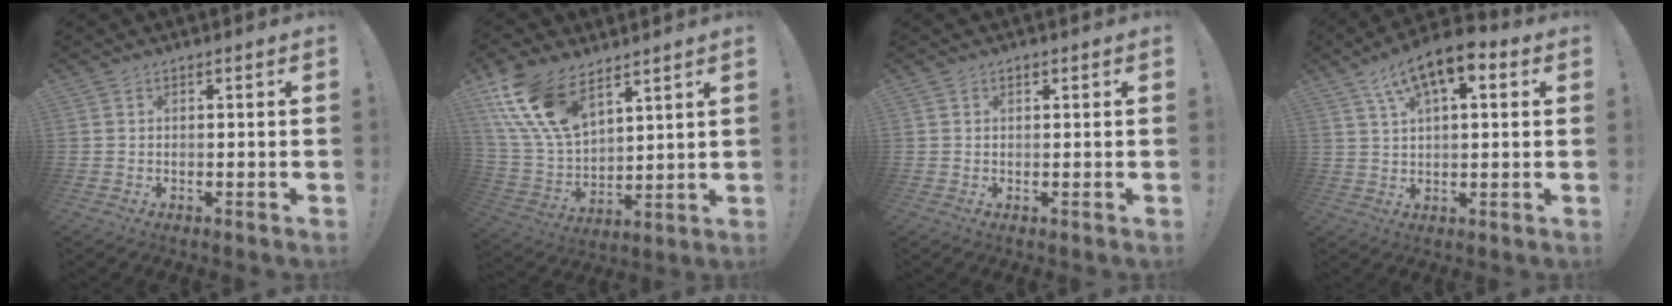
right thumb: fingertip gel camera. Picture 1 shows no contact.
{"total": 17.7, "force": [11.0, 9.1, 10.4], "torque": [-0.231, -0.066, 0.208]}
{"total": 0.8, "force": [0.5, 0.4, 0.4], "torque": [-0.003, -0.001, 0.008]}
{"total": 11.2, "force": [5.6, 4.4, 8.6], "torque": [-0.137, -0.021, 0.101]}